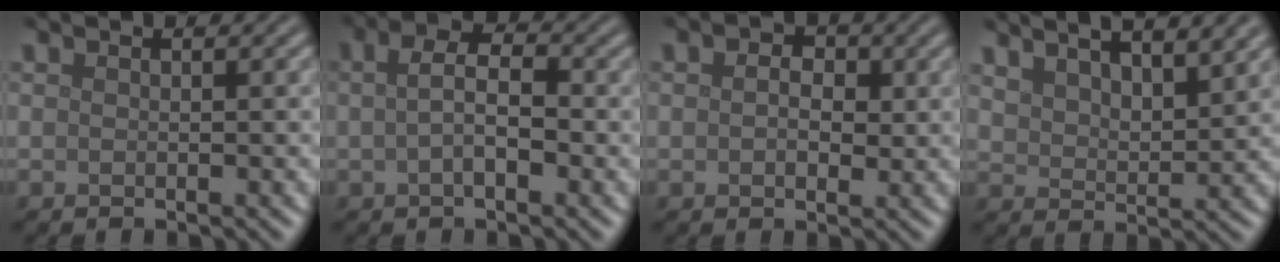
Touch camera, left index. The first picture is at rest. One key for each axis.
{"total": 3.4, "fx": 0.0, "fy": 1.7, "fz": 2.9, "tx": -0.059, "ty": 0.005, "tz": -0.007}
{"total": 3.1, "fx": 0.7, "fy": 2.1, "fz": 2.2, "tx": -0.028, "ty": 0.007, "tz": -0.002}
{"total": 9.6, "fx": 6.5, "fy": 3.8, "fz": 5.9, "tx": -0.083, "ty": 0.031, "tz": 0.078}